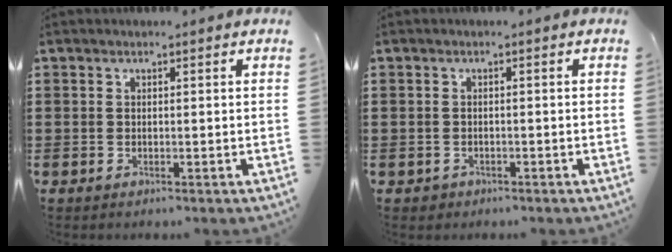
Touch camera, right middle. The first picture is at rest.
{"total": 0.9, "force": [-0.6, 0.6, -0.1], "torque": [0.000, 0.005, -0.017]}